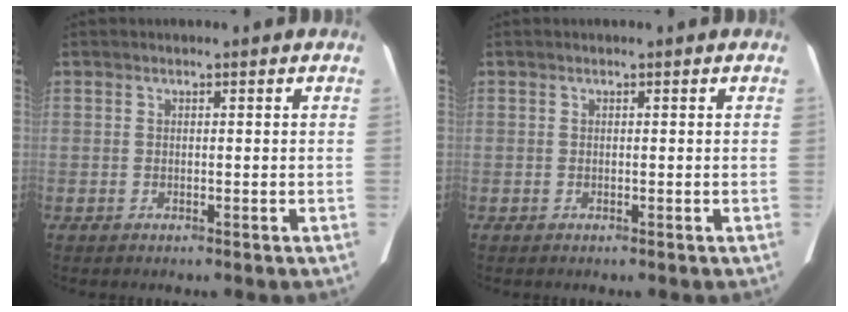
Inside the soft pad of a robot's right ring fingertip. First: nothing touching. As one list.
[{"total": 0.0}]